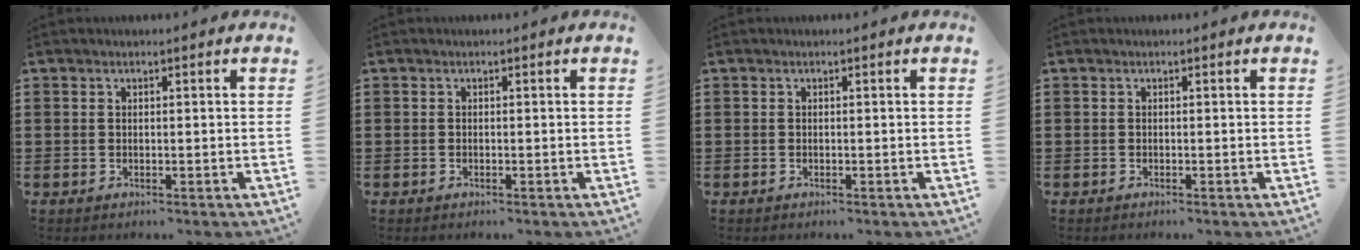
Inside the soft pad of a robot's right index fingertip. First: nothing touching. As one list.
[{"total": 0.0}, {"total": 0.0}, {"total": 0.0}]